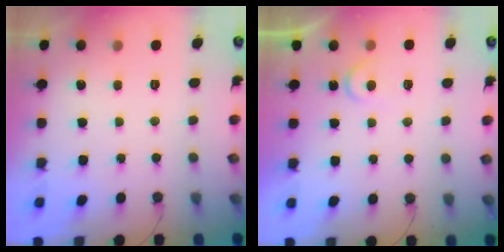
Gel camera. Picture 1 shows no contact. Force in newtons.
{"total": 4.1, "press": 4.1, "slide": 0.4}